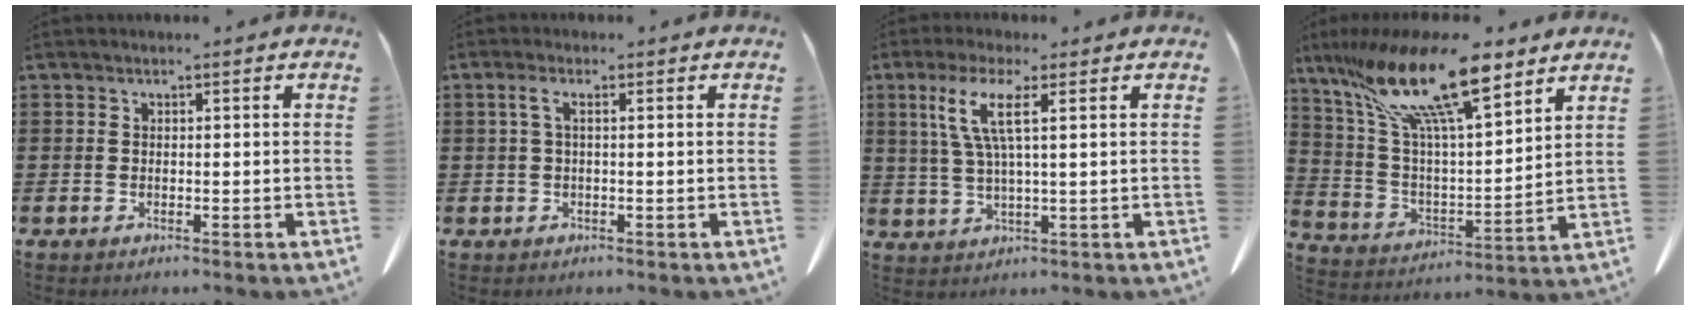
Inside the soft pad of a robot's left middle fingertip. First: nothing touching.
{"total": 2.0, "force": [0.2, 0.3, 2.0], "torque": [-0.038, 0.002, 0.003]}
{"total": 6.6, "force": [2.5, 0.7, 6.1], "torque": [-0.134, -0.001, 0.038]}
{"total": 18.0, "force": [12.2, 4.9, 12.3], "torque": [-0.261, -0.058, 0.204]}